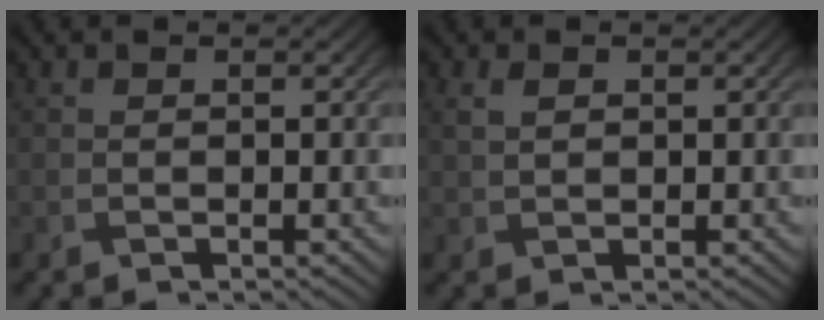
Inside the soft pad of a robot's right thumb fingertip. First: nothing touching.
{"total": 1.8, "force": [0.6, 1.1, 1.3], "torque": [-0.034, 0.002, 0.014]}